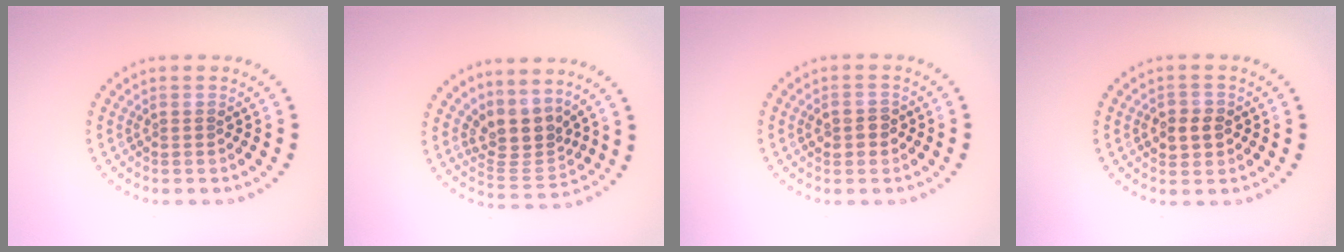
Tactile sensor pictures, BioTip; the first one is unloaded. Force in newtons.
{"total": 3.4, "press": 2.5, "slide": 2.2}
{"total": 1.8, "press": 1.8, "slide": 0.1}
{"total": 2.4, "press": 2.4, "slide": 0.4}